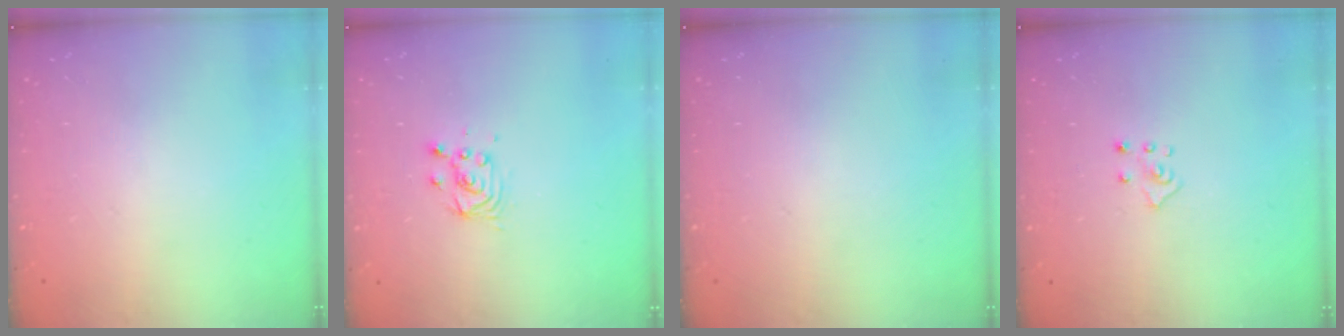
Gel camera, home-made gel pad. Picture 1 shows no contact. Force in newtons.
{"total": 3.9, "press": 3.8, "slide": 0.4}
{"total": 0.0}
{"total": 2.7, "press": 2.7, "slide": 0.2}